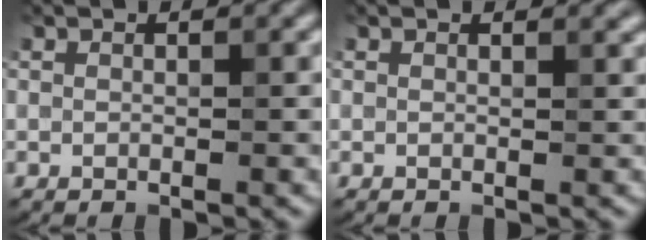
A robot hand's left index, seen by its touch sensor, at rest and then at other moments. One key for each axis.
{"total": 0.8, "fx": 0.7, "fy": 0.1, "fz": 0.3, "tx": -0.002, "ty": 0.001, "tz": 0.011}